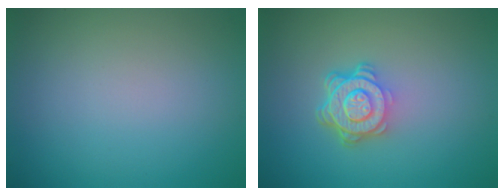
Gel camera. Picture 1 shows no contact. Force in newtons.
{"total": 4.6, "press": 3.3, "slide": 3.2}